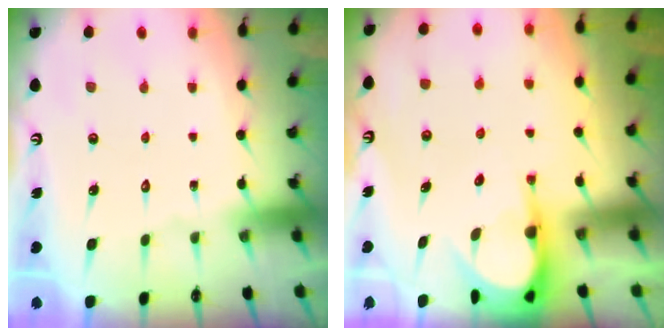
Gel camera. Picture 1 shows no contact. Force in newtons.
{"total": 5.5, "press": 5.4, "slide": 0.5}